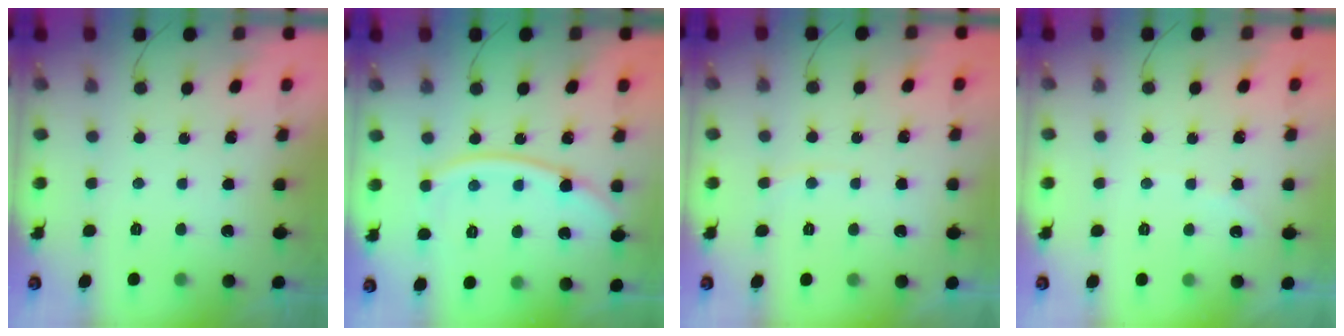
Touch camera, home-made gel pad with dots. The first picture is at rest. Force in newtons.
{"total": 12.5, "press": 12.4, "slide": 1.6}
{"total": 2.9, "press": 2.9, "slide": 0.4}
{"total": 2.8, "press": 2.8, "slide": 0.5}